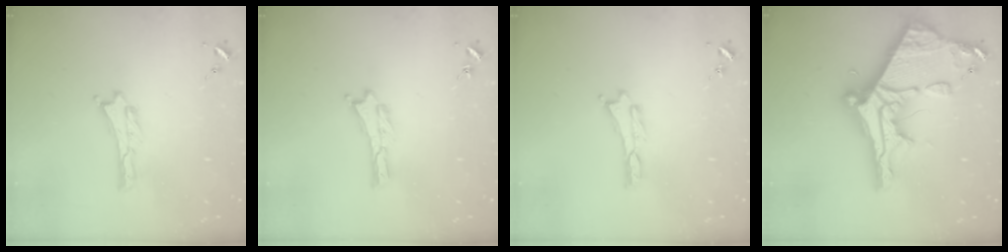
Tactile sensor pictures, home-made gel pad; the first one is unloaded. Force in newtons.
{"total": 0.0}
{"total": 0.0}
{"total": 14.3, "press": 14.3, "slide": 1.2}